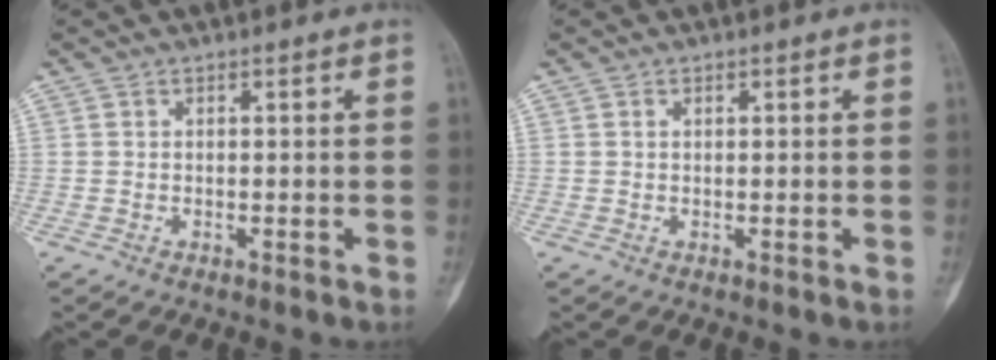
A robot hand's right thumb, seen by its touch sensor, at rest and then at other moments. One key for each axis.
{"total": 0.5, "fx": 0.2, "fy": 0.4, "fz": 0.3, "tx": -0.007, "ty": 0.001, "tz": 0.004}